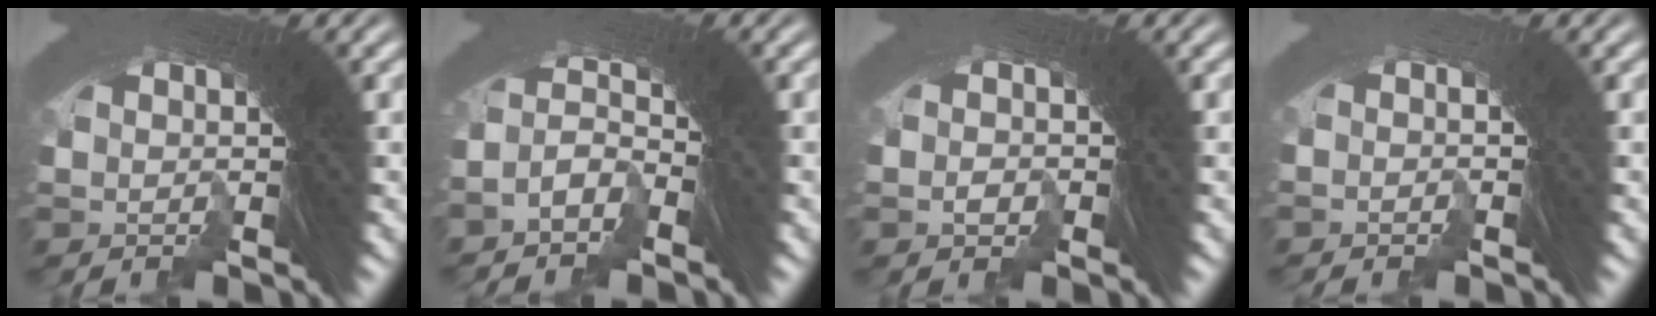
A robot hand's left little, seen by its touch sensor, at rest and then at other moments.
{"total": 3.4, "force": [-2.8, 1.8, 0.1], "torque": [0.010, 0.004, -0.060]}
{"total": 1.7, "force": [-1.4, 0.7, -0.5], "torque": [0.010, -0.010, -0.018]}
{"total": 2.4, "force": [-1.7, -1.0, -1.4], "torque": [0.029, -0.003, -0.027]}